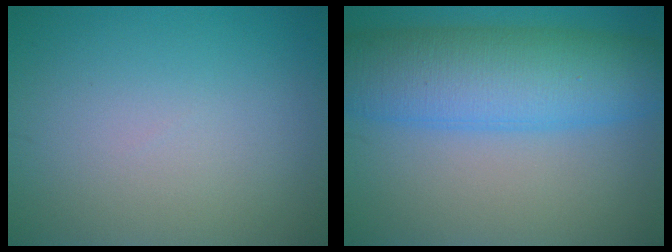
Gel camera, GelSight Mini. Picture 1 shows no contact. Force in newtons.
{"total": 9.9, "press": 9.9, "slide": 0.3}